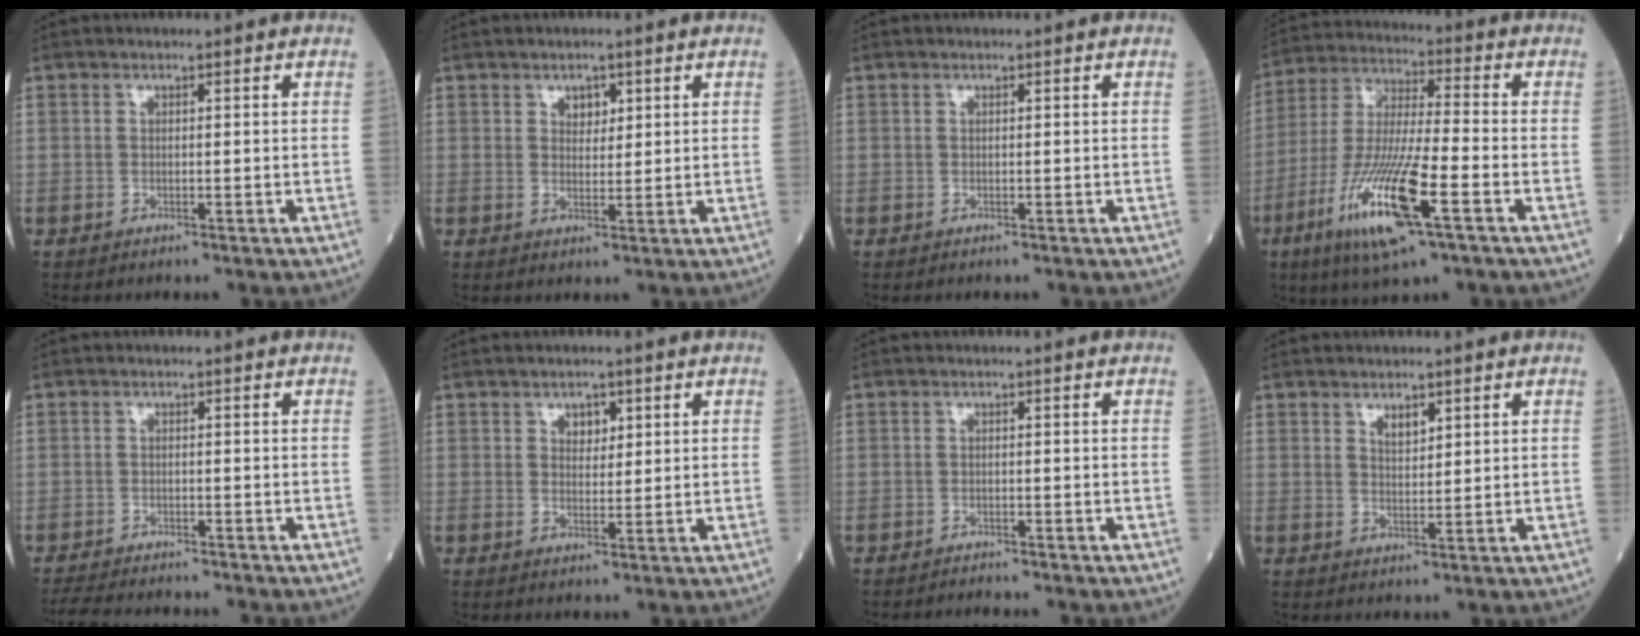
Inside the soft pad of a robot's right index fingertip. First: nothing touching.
{"total": 2.5, "force": [1.3, 1.5, 1.4], "torque": [-0.019, -0.002, 0.021]}
{"total": 0.0}
{"total": 16.2, "force": [-7.0, 1.8, 14.4], "torque": [-0.299, -0.026, -0.128]}
{"total": 6.8, "force": [-6.4, 1.0, 2.2], "torque": [-0.036, -0.017, -0.103]}
{"total": 2.5, "force": [1.3, 1.6, 1.5], "torque": [-0.020, -0.001, 0.019]}
{"total": 1.1, "force": [-1.0, -0.3, -0.3], "torque": [-0.003, -0.007, -0.015]}
{"total": 2.4, "force": [1.5, 0.9, 1.5], "torque": [-0.031, -0.002, 0.031]}